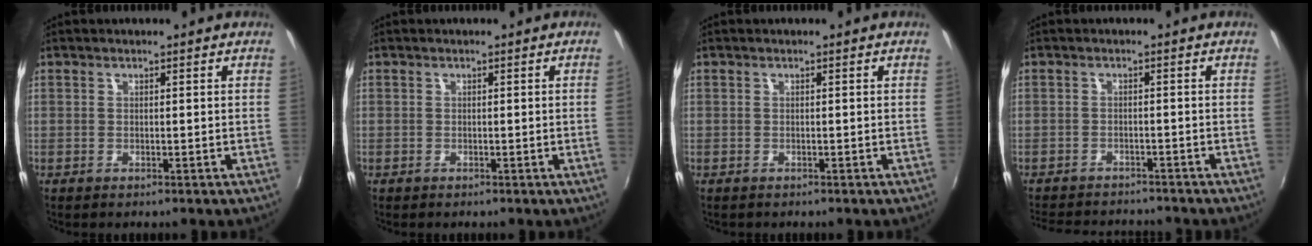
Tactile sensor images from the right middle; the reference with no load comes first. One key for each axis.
{"total": 1.0, "fx": 0.0, "fy": -0.7, "fz": 0.8, "tx": -0.004, "ty": -0.009, "tz": 0.000}
{"total": 0.0}
{"total": 10.2, "fx": -9.3, "fy": 2.5, "fz": 3.2, "tx": -0.085, "ty": -0.008, "tz": -0.140}